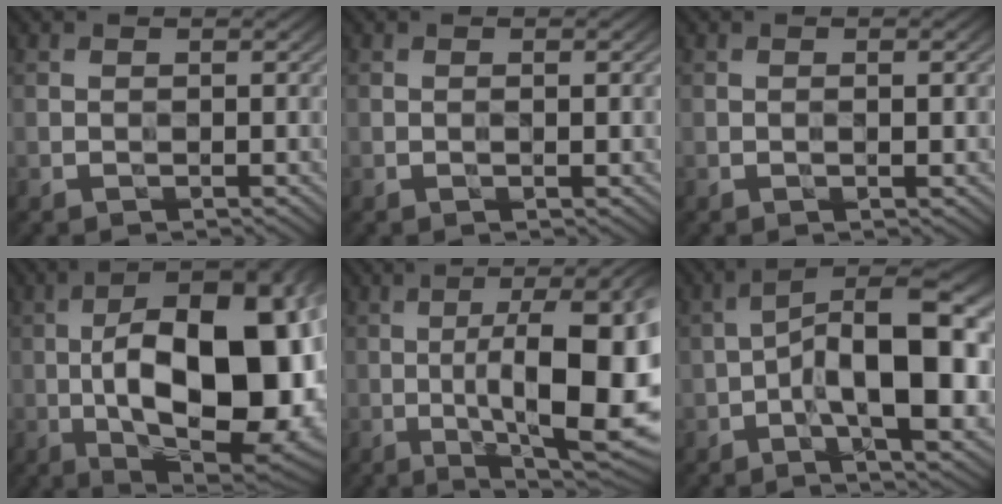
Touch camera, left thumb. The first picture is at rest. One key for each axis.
{"total": 1.1, "fx": -0.1, "fy": 0.0, "fz": 1.1, "tx": -0.018, "ty": 0.000, "tz": -0.002}
{"total": 1.4, "fx": -0.1, "fy": 0.1, "fz": 1.4, "tx": -0.025, "ty": 0.000, "tz": -0.003}
{"total": 21.5, "fx": -1.6, "fy": 9.5, "fz": 19.3, "tx": -0.283, "ty": 0.010, "tz": -0.041}
{"total": 18.6, "fx": -1.9, "fy": 5.7, "fz": 17.6, "tx": -0.242, "ty": 0.002, "tz": -0.031}
{"total": 14.9, "fx": -2.0, "fy": 5.8, "fz": 13.5, "tx": -0.208, "ty": 0.015, "tz": -0.036}